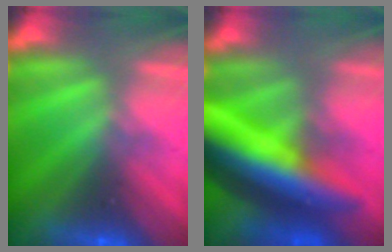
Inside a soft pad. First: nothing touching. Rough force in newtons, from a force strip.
{"total": 12.7}